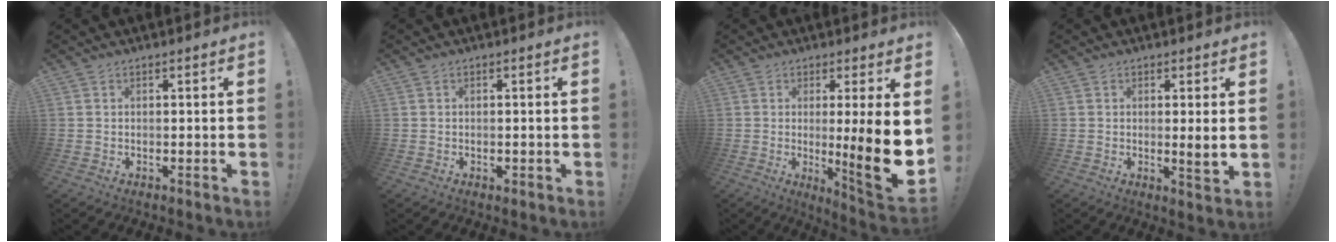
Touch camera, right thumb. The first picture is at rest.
{"total": 0.6, "force": [-0.1, 0.5, 0.2], "torque": [-0.003, 0.002, 0.000]}
{"total": 14.7, "force": [-0.7, 0.6, 14.7], "torque": [-0.197, -0.022, -0.006]}
{"total": 3.7, "force": [0.8, -0.3, 3.6], "torque": [-0.050, -0.015, 0.009]}